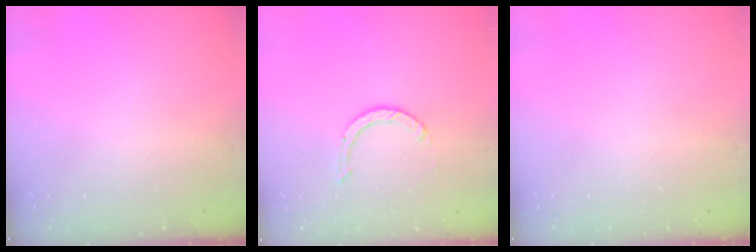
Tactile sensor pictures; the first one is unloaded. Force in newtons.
{"total": 0.9, "press": 0.9, "slide": 0.1}
{"total": 0.0}